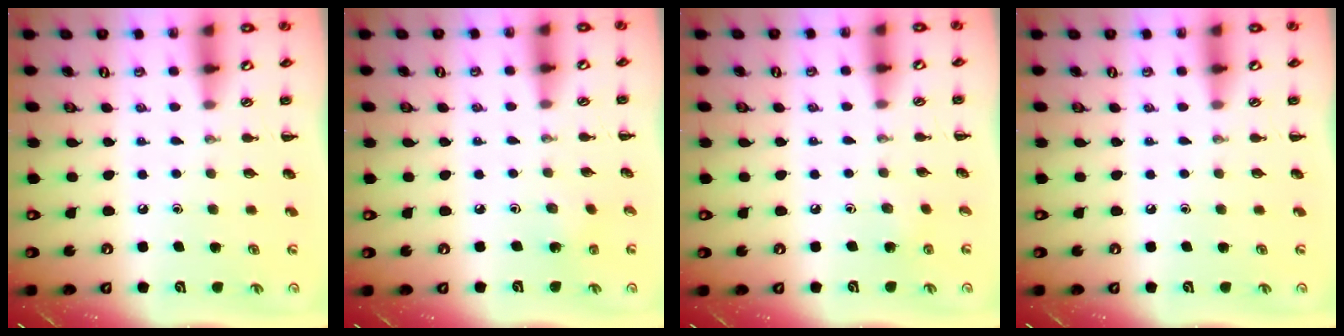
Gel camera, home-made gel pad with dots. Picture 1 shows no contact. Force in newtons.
{"total": 1.1, "press": 1.0, "slide": 0.5}
{"total": 2.4, "press": 2.2, "slide": 0.9}
{"total": 0.0}